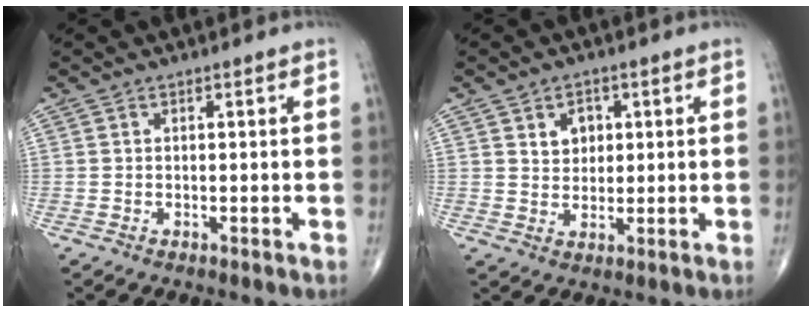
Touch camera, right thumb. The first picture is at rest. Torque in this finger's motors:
{"motor_torque": [0.01, 0.03, 0.38, 0.33, 0.04]}